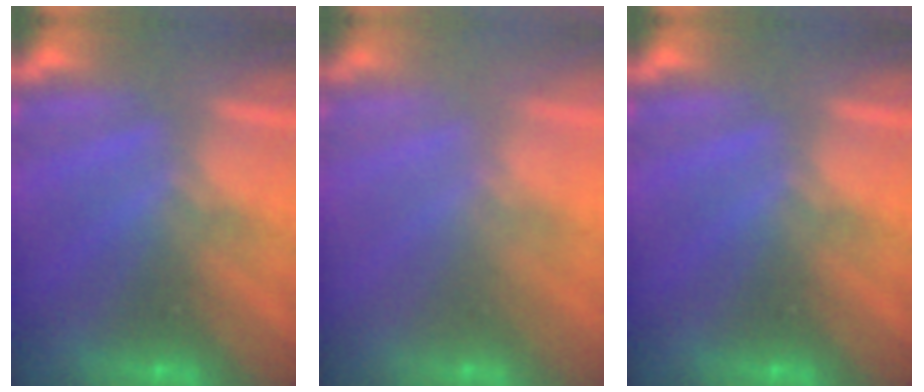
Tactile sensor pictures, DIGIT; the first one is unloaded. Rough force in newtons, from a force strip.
{"total": 2.8}
{"total": 0.0}